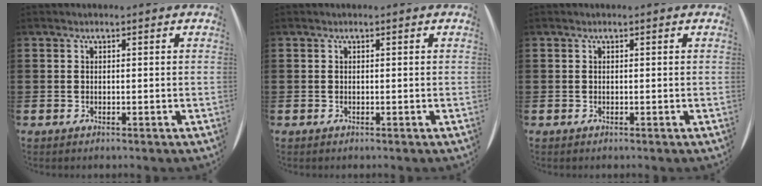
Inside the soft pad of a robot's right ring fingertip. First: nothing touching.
{"total": 0.0}
{"total": 0.0}